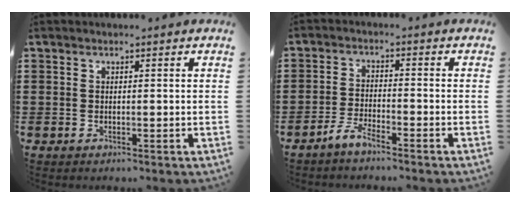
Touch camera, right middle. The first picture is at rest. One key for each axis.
{"total": 3.6, "fx": -3.1, "fy": 0.6, "fz": 1.7, "tx": -0.043, "ty": 0.004, "tz": -0.066}